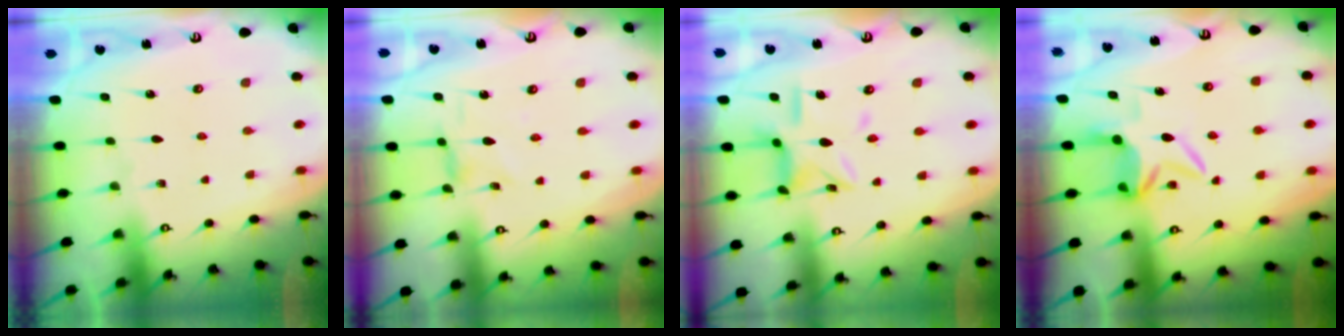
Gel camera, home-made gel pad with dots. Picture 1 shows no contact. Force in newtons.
{"total": 1.7, "press": 1.6, "slide": 0.4}
{"total": 11.2, "press": 11.1, "slide": 1.0}
{"total": 7.1, "press": 7.0, "slide": 1.0}